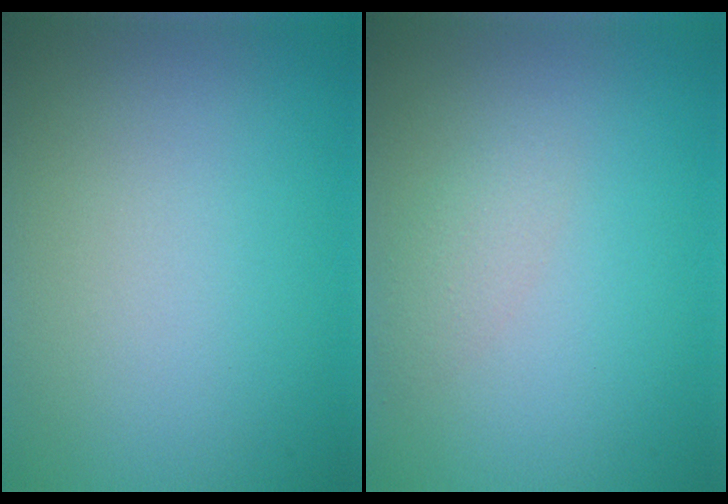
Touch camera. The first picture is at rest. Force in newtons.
{"total": 1.5, "press": 1.5, "slide": 0.1}